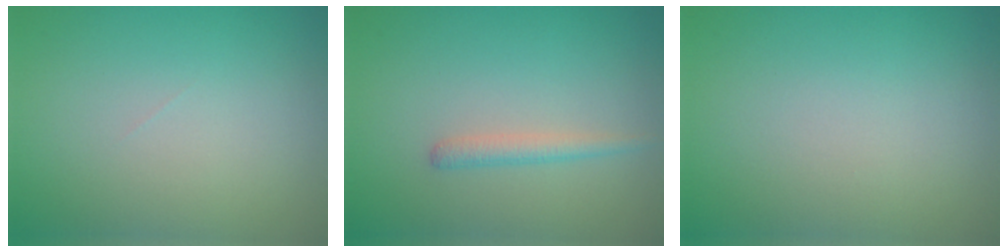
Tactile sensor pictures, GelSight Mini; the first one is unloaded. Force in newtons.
{"total": 1.5, "press": 1.5, "slide": 0.1}
{"total": 0.0}